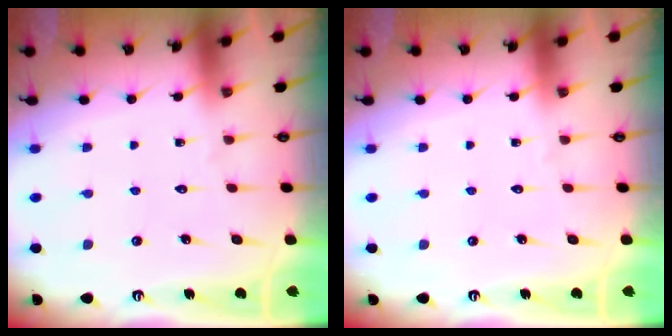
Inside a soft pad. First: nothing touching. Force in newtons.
{"total": 0.0}